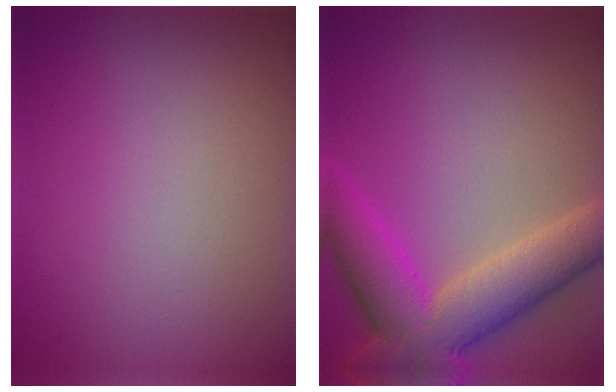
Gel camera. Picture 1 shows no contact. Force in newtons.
{"total": 8.6, "press": 8.6, "slide": 0.4}